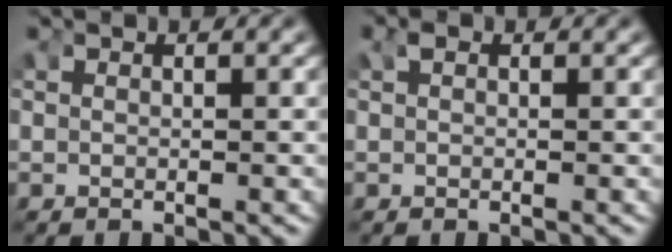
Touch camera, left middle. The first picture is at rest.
{"total": 0.5, "force": [0.2, 0.3, 0.3], "torque": [-0.013, 0.002, 0.005]}